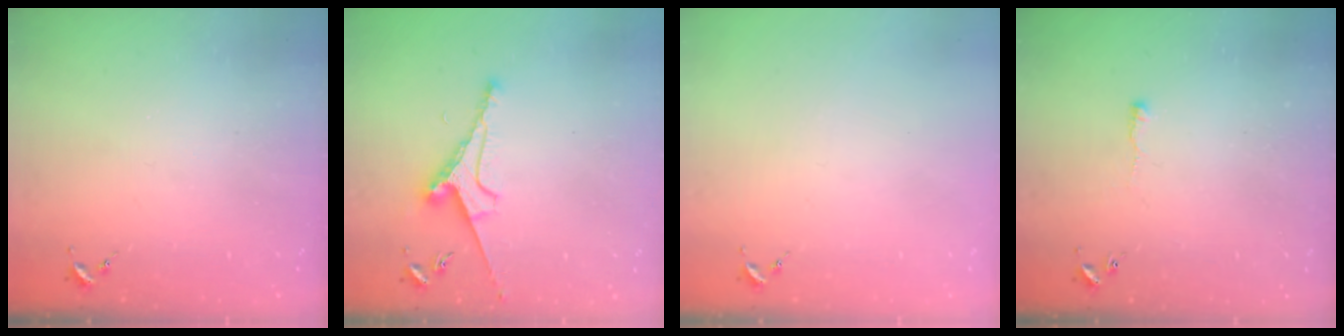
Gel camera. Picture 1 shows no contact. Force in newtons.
{"total": 7.5, "press": 7.4, "slide": 1.1}
{"total": 0.0}
{"total": 3.0, "press": 3.0, "slide": 0.5}